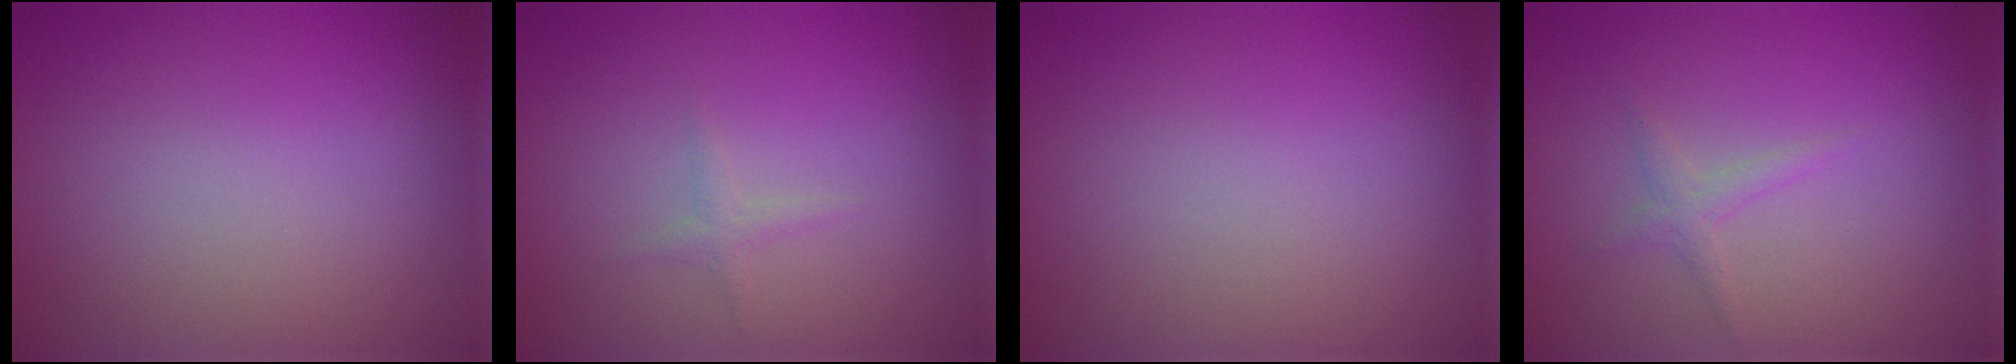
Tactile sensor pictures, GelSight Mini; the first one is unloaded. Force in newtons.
{"total": 0.8, "press": 0.8, "slide": 0.1}
{"total": 0.0}
{"total": 1.3, "press": 1.3, "slide": 0.1}